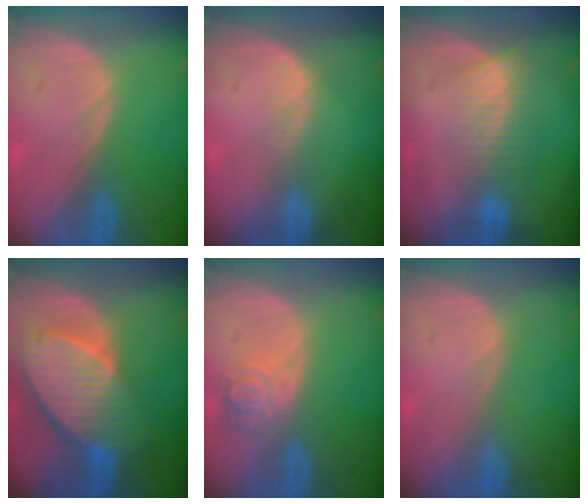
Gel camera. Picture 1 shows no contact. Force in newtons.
{"total": 2.3, "press": 1.6, "slide": 1.6}
{"total": 7.2, "press": 6.2, "slide": 3.8}
{"total": 10.2, "press": 8.8, "slide": 5.0}
{"total": 4.6, "press": 4.2, "slide": 1.8}
{"total": 0.0}